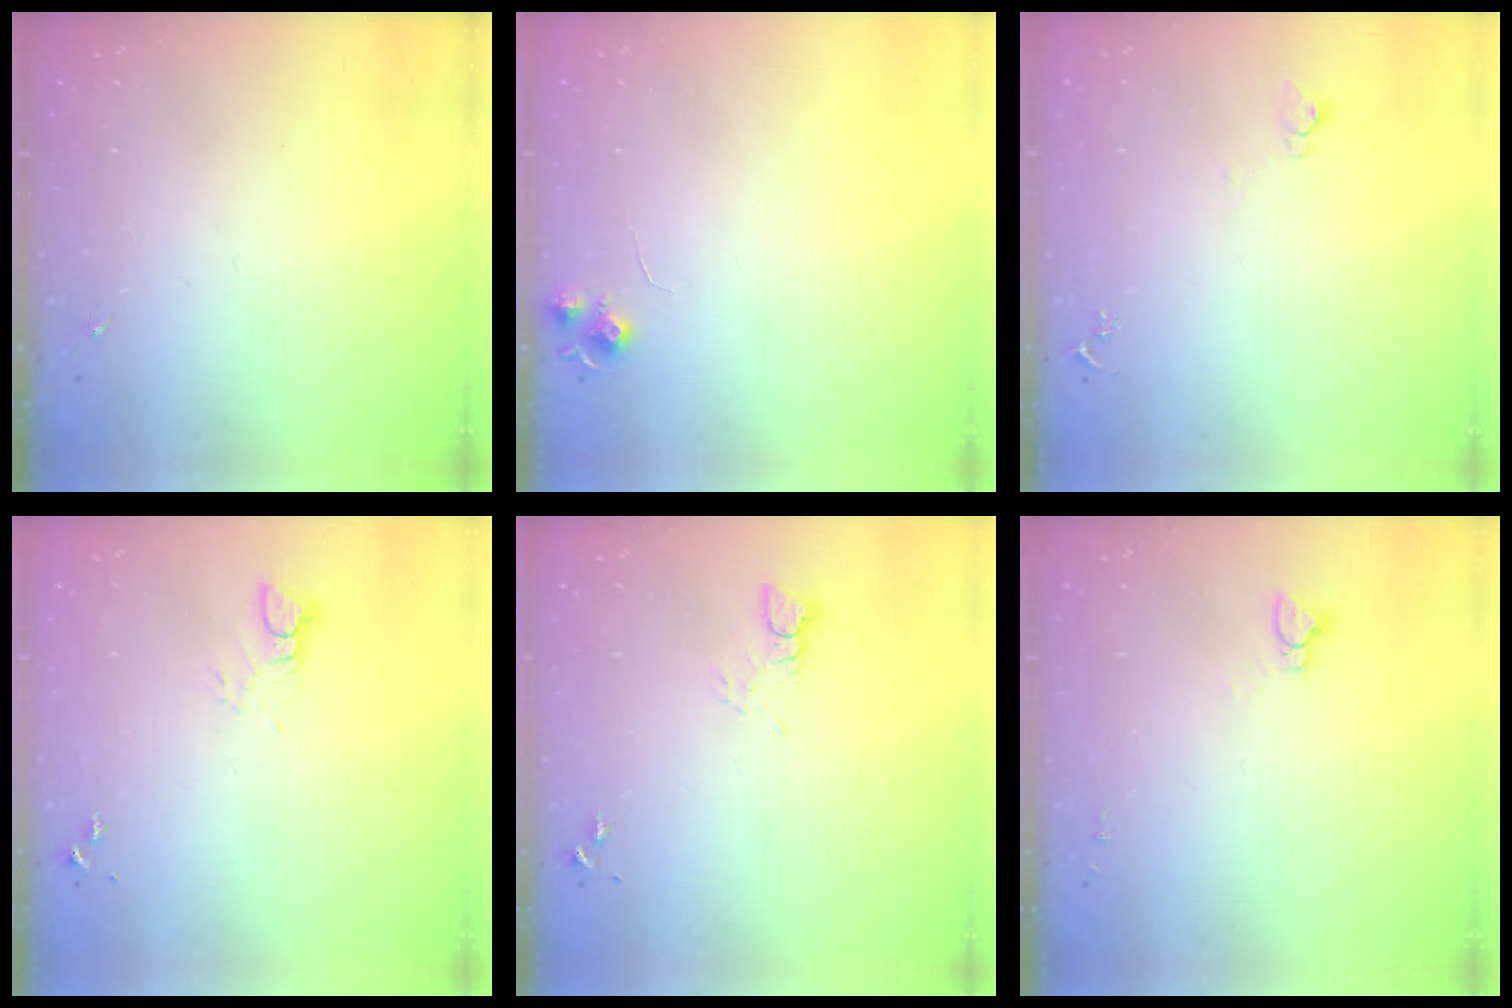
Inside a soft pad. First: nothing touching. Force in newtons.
{"total": 6.5, "press": 6.5, "slide": 0.8}
{"total": 4.4, "press": 4.4, "slide": 0.4}
{"total": 3.1, "press": 3.1, "slide": 0.3}
{"total": 3.3, "press": 3.3, "slide": 0.0}
{"total": 2.9, "press": 2.9, "slide": 0.2}